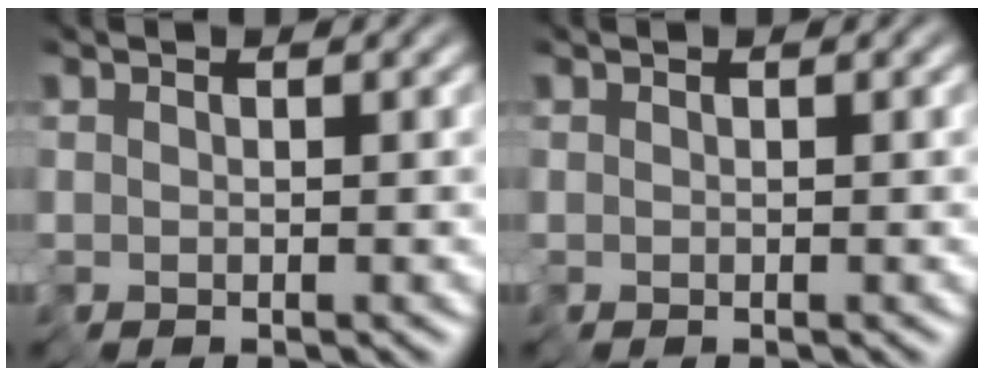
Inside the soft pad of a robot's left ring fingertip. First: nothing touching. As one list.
[{"total": 0.0}]